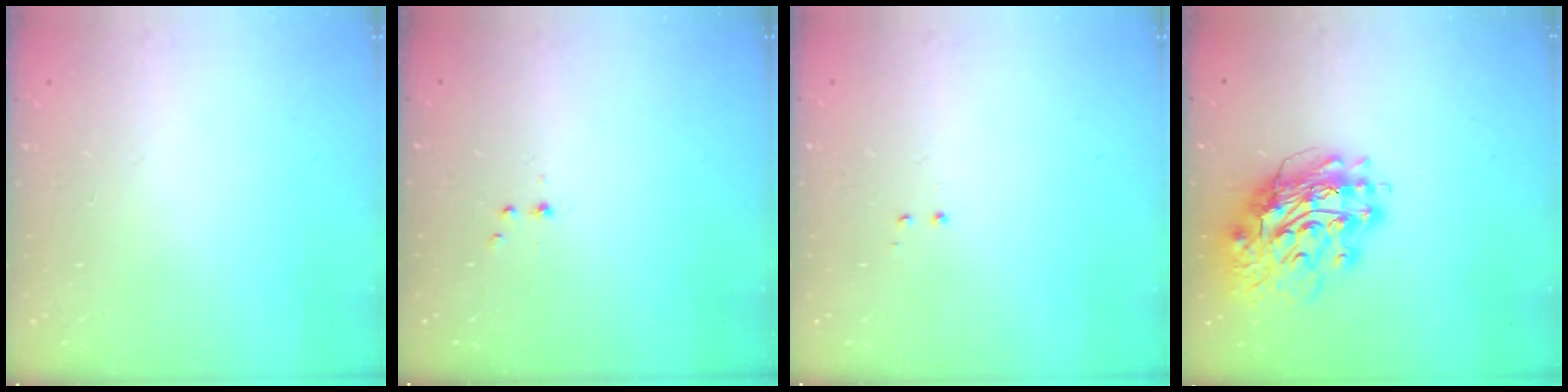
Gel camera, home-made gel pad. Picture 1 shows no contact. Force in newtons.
{"total": 2.2, "press": 1.9, "slide": 1.2}
{"total": 0.5, "press": 0.5, "slide": 0.3}
{"total": 16.2, "press": 16.1, "slide": 2.1}